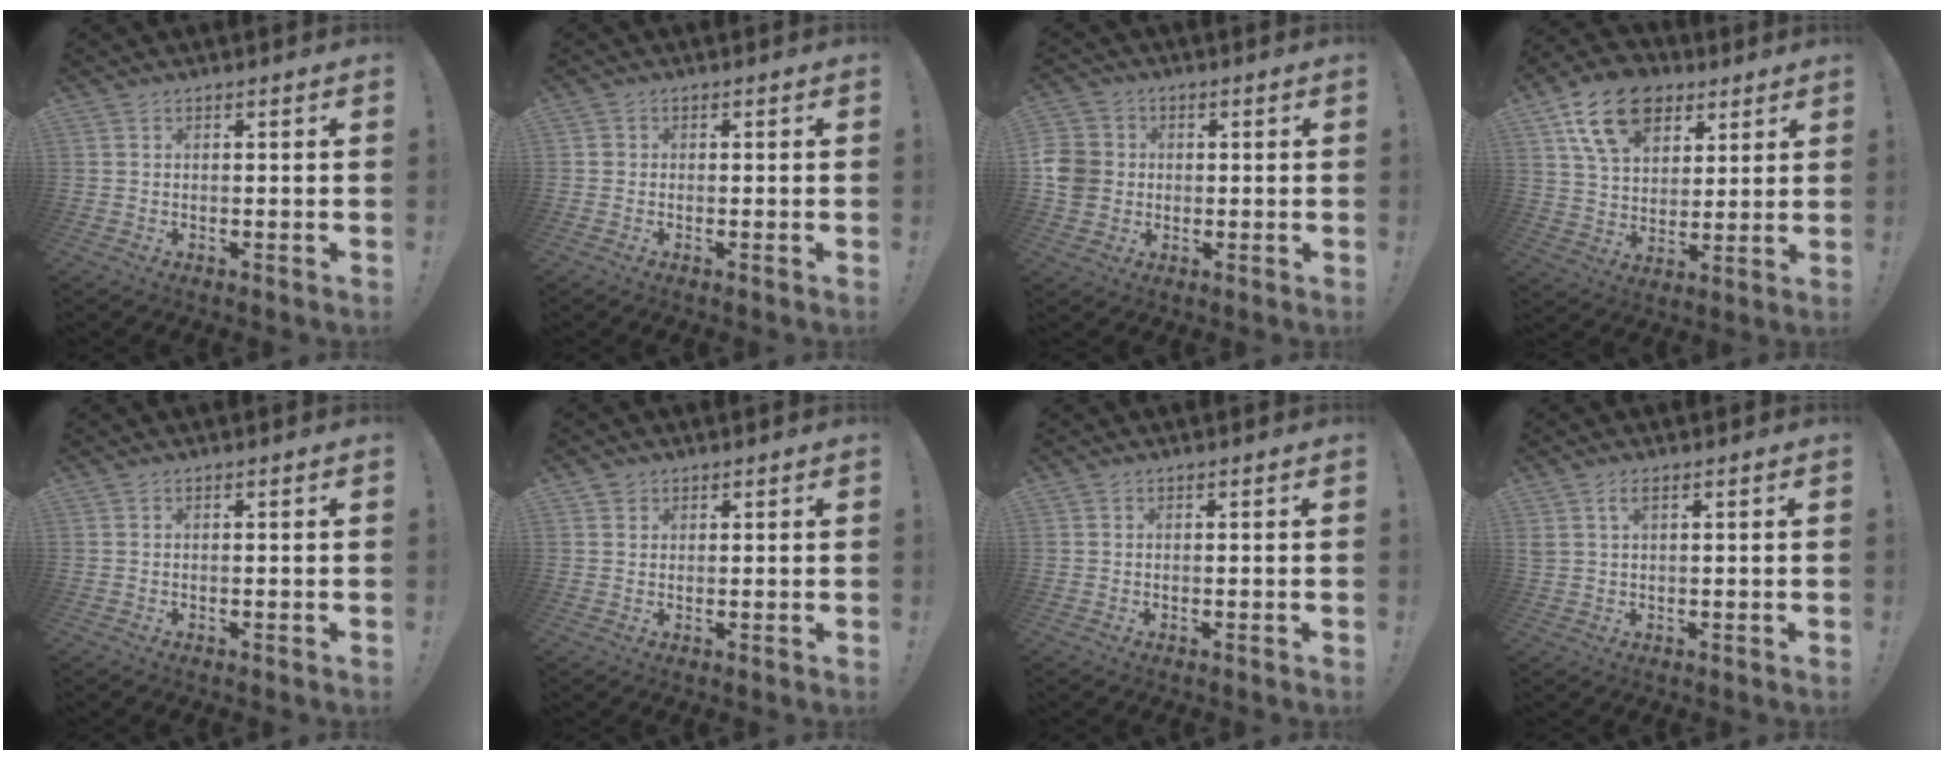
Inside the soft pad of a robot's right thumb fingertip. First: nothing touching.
{"total": 1.0, "force": [-0.5, 0.9, 0.2], "torque": [-0.009, 0.005, -0.007]}
{"total": 8.4, "force": [-0.5, 7.6, 3.5], "torque": [-0.083, 0.013, -0.006]}
{"total": 16.9, "force": [8.5, 11.5, 8.9], "torque": [-0.138, -0.033, 0.160]}
{"total": 0.0}
{"total": 1.7, "force": [0.9, 1.4, 0.1], "torque": [0.001, -0.001, 0.017]}
{"total": 0.0}
{"total": 2.9, "force": [1.3, 1.2, 2.3], "torque": [-0.045, 0.002, 0.023]}